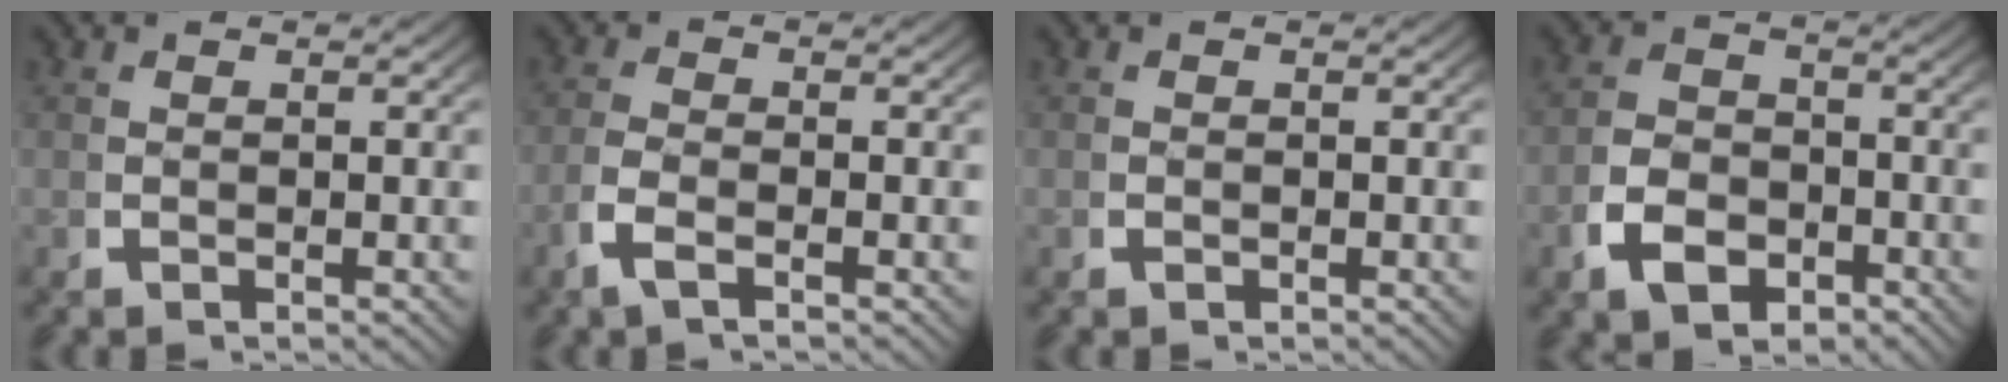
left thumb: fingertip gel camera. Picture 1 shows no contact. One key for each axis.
{"total": 2.3, "fx": -1.0, "fy": 0.8, "fz": 1.9, "tx": -0.057, "ty": -0.003, "tz": -0.021}
{"total": 0.0}
{"total": 4.8, "fx": -2.1, "fy": 3.4, "fz": 2.7, "tx": -0.043, "ty": -0.019, "tz": -0.031}